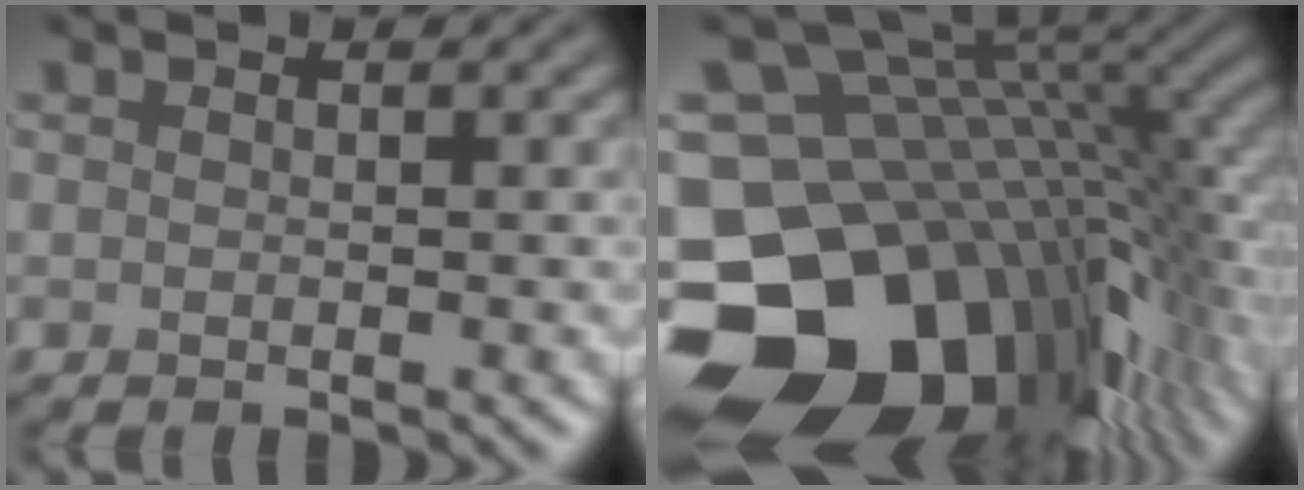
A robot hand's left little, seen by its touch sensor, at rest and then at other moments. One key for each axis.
{"total": 18.9, "fx": -5.5, "fy": 13.1, "fz": 12.4, "tx": -0.219, "ty": 0.002, "tz": -0.062}